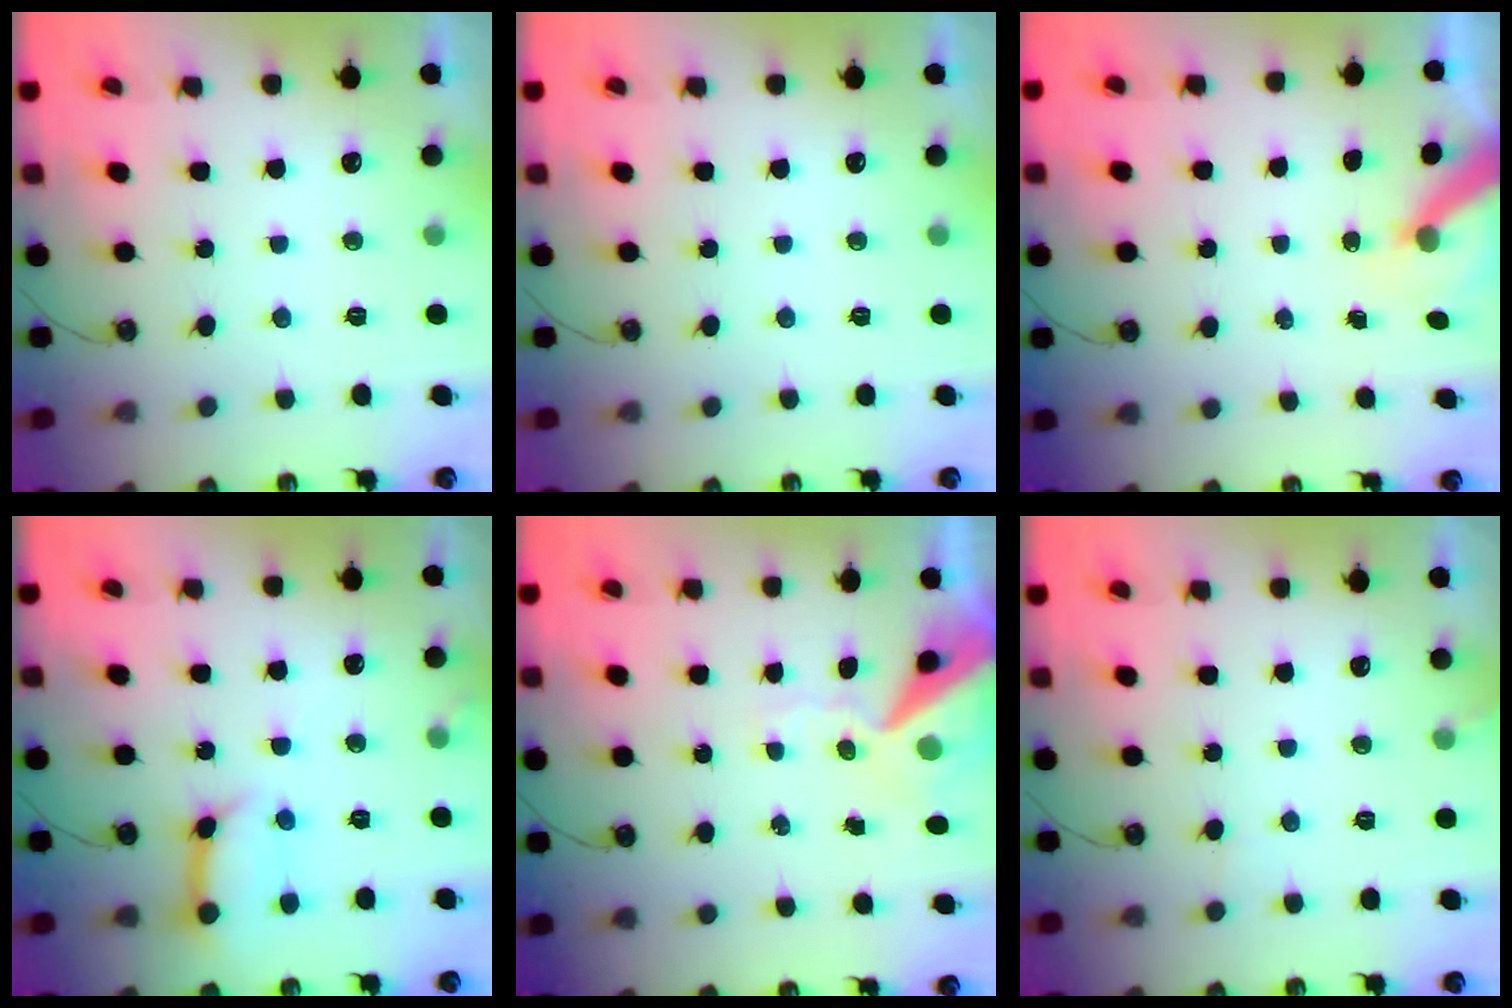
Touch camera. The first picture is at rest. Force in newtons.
{"total": 0.0}
{"total": 6.5, "press": 6.5, "slide": 0.7}
{"total": 10.9, "press": 10.8, "slide": 1.4}
{"total": 12.1, "press": 12.0, "slide": 1.6}
{"total": 5.2, "press": 5.2, "slide": 0.3}